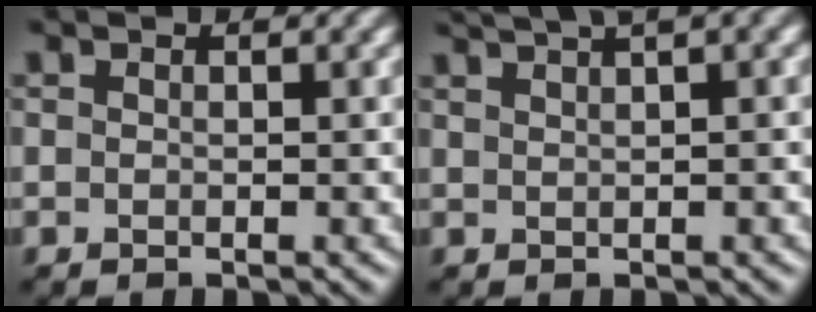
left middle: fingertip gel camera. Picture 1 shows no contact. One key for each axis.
{"total": 4.9, "fx": 3.7, "fy": 1.2, "fz": 3.1, "tx": -0.050, "ty": 0.029, "tz": 0.046}